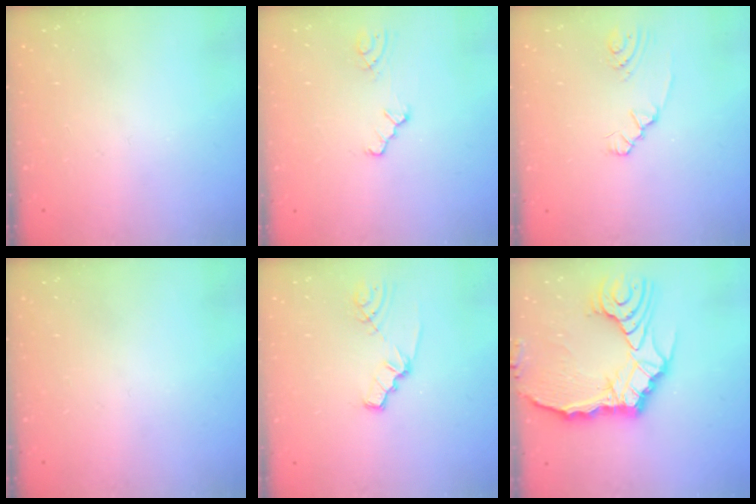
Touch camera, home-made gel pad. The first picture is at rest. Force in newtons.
{"total": 1.2, "press": 1.2, "slide": 0.3}
{"total": 1.7, "press": 1.7, "slide": 0.3}
{"total": 0.0}
{"total": 2.1, "press": 2.1, "slide": 0.3}
{"total": 17.7, "press": 17.5, "slide": 2.2}